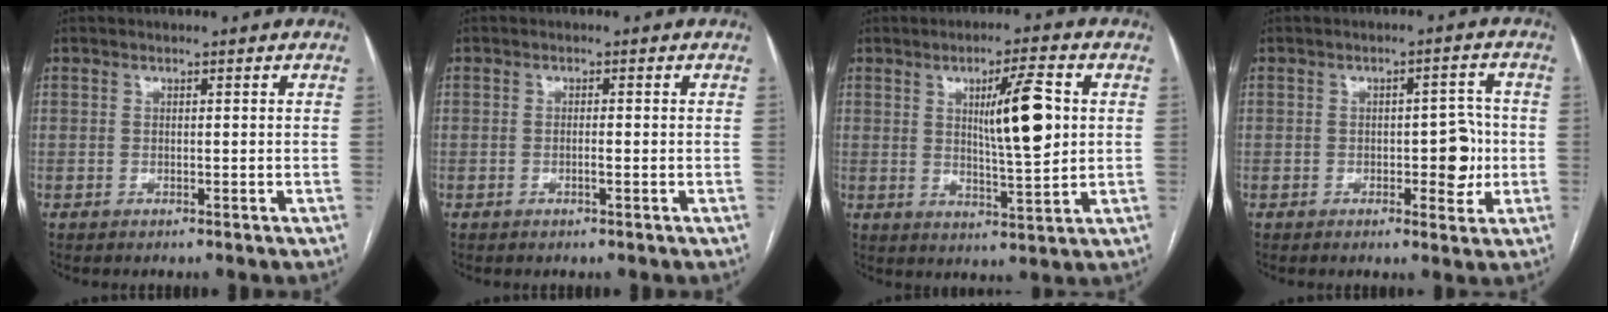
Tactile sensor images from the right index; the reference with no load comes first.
{"total": 1.1, "force": [-0.4, 0.0, 1.1], "torque": [-0.020, 0.000, -0.007]}
{"total": 9.6, "force": [2.1, 1.1, 9.4], "torque": [-0.149, 0.000, 0.037]}
{"total": 5.6, "force": [-0.8, 2.5, 4.9], "torque": [-0.057, 0.010, -0.006]}